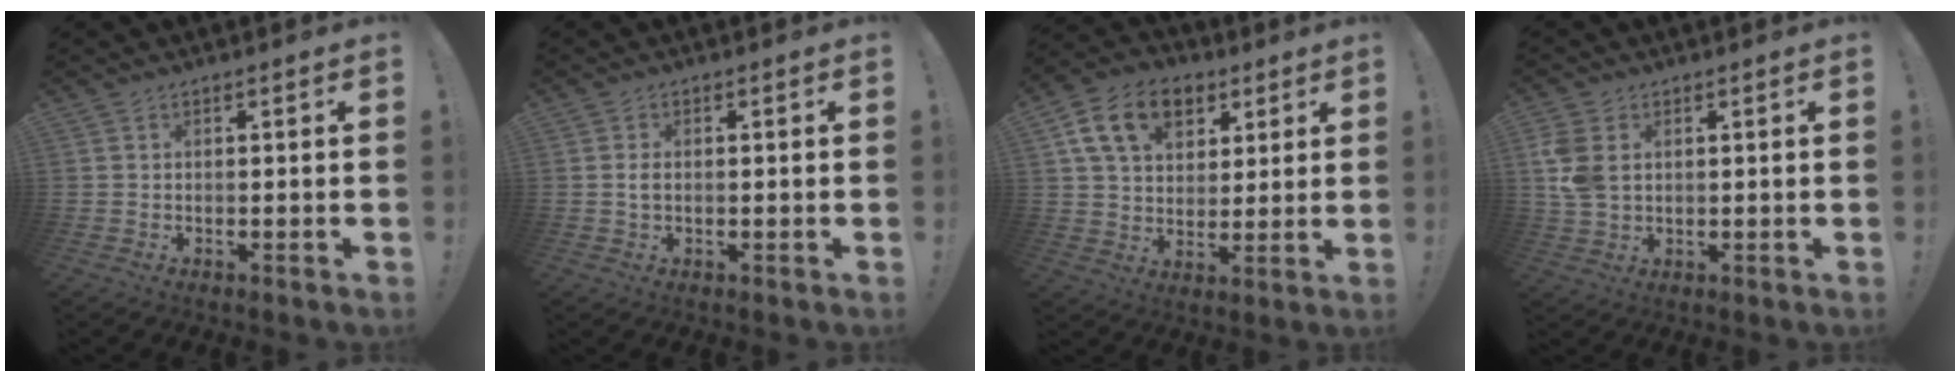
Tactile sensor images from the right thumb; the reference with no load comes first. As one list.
[{"total": 1.5, "force": [-0.2, 1.0, 1.2], "torque": [-0.026, 0.006, -0.002]}, {"total": 16.0, "force": [7.5, 10.8, 9.0], "torque": [-0.137, -0.022, 0.141]}, {"total": 7.1, "force": [2.1, 4.9, 4.6], "torque": [-0.101, -0.003, 0.041]}]